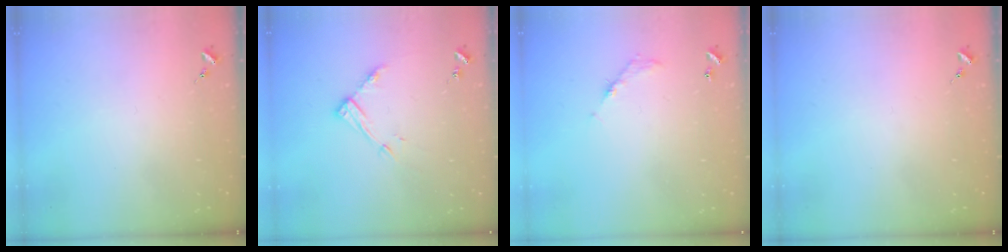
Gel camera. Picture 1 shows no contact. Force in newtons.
{"total": 11.0, "press": 11.0, "slide": 0.8}
{"total": 5.8, "press": 5.8, "slide": 0.2}
{"total": 0.0}